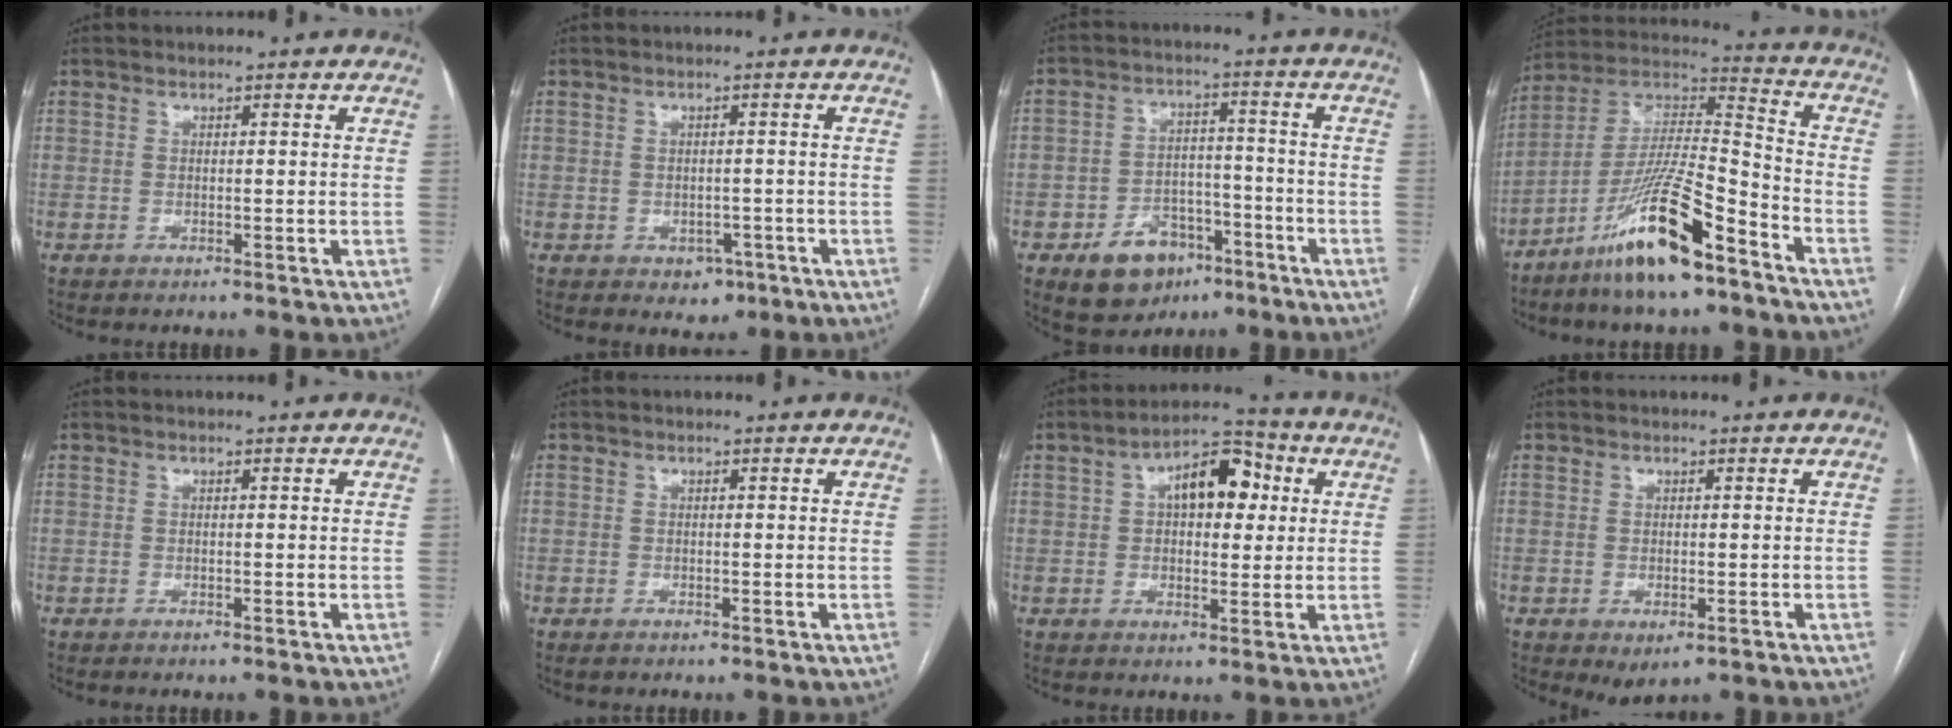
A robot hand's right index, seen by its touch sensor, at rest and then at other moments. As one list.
[{"total": 3.2, "force": [-1.5, 2.4, 1.4], "torque": [-0.008, 0.004, -0.009]}, {"total": 9.5, "force": [-5.3, 6.4, 4.6], "torque": [-0.076, 0.018, -0.078]}, {"total": 16.6, "force": [-10.6, 1.7, 12.6], "torque": [-0.250, -0.007, -0.194]}, {"total": 0.0}, {"total": 0.8, "force": [-0.5, 0.7, 0.1], "torque": [-0.003, 0.004, -0.007]}, {"total": 9.5, "force": [2.4, 4.7, 7.9], "torque": [-0.116, 0.035, 0.035]}, {"total": 2.9, "force": [-1.3, 1.3, 2.2], "torque": [-0.030, -0.004, -0.008]}]